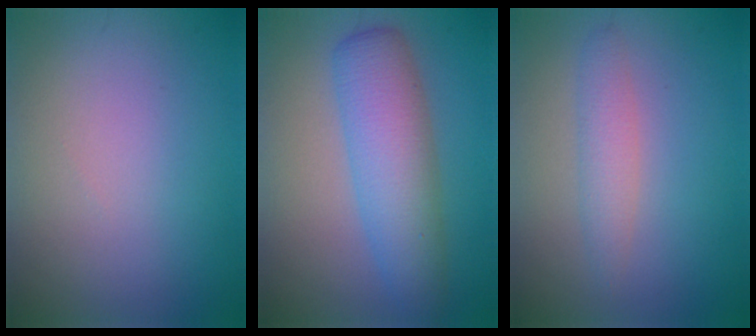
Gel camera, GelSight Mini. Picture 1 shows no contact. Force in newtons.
{"total": 5.7, "press": 5.7, "slide": 0.3}
{"total": 2.0, "press": 2.0, "slide": 0.1}